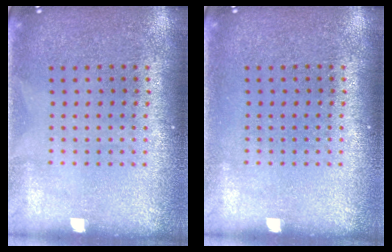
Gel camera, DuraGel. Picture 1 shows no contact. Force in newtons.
{"total": 0.0}